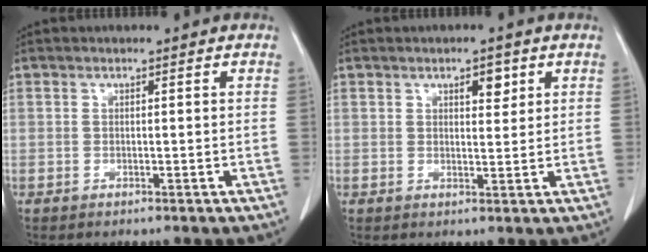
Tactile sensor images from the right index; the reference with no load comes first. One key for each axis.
{"total": 2.8, "fx": 1.5, "fy": 1.2, "fz": 2.1, "tx": -0.029, "ty": -0.002, "tz": 0.023}